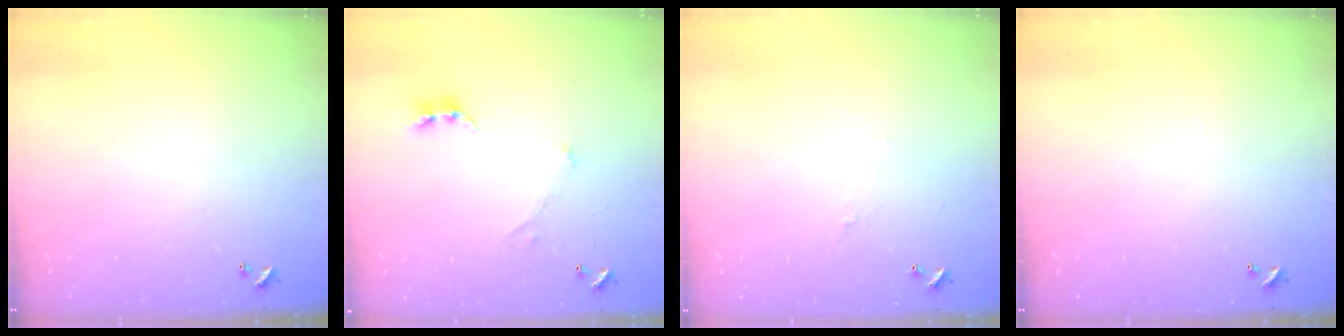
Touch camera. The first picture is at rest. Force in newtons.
{"total": 0.7, "press": 0.4, "slide": 0.5}
{"total": 1.5, "press": 1.4, "slide": 0.5}
{"total": 0.0}